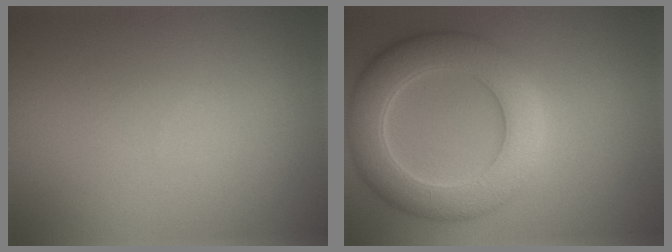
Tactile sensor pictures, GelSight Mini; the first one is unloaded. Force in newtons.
{"total": 6.7, "press": 6.7, "slide": 0.5}